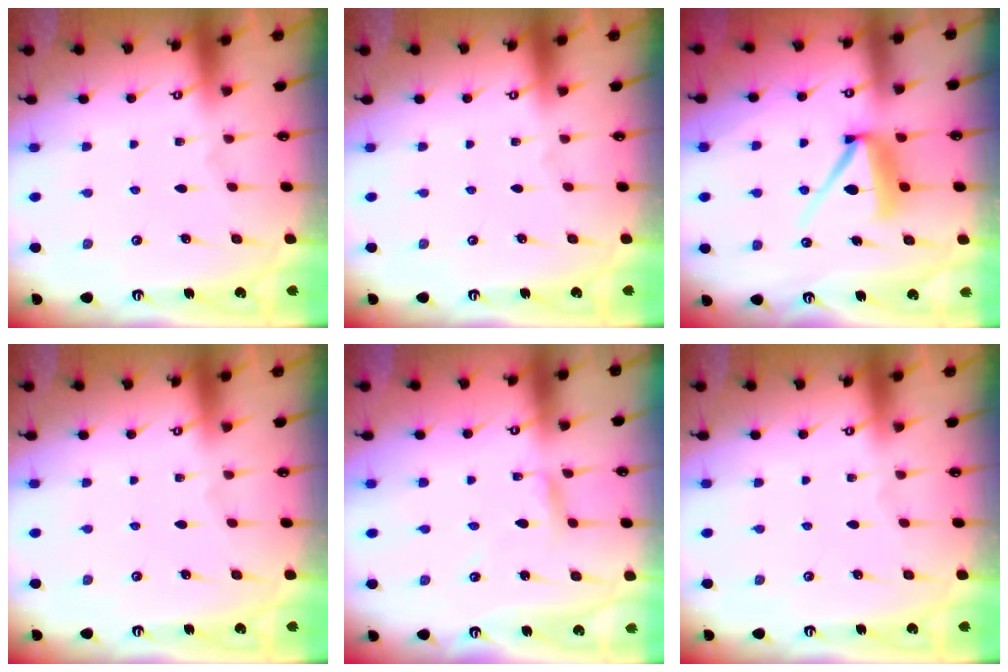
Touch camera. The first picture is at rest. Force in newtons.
{"total": 0.0}
{"total": 9.1, "press": 9.0, "slide": 0.9}
{"total": 0.0}
{"total": 2.3, "press": 2.3, "slide": 0.2}
{"total": 0.0}